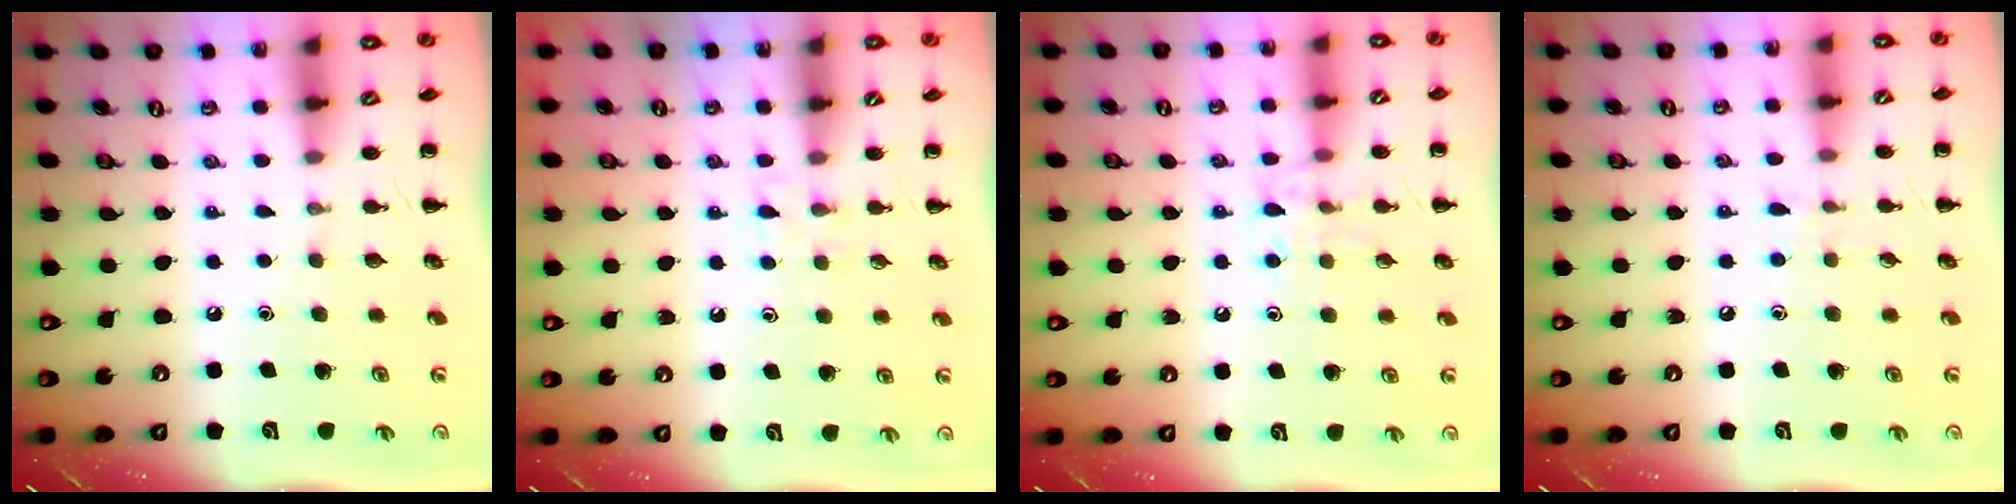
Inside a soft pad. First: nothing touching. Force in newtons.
{"total": 2.2, "press": 2.0, "slide": 1.0}
{"total": 8.4, "press": 8.2, "slide": 1.6}
{"total": 4.7, "press": 4.4, "slide": 1.7}